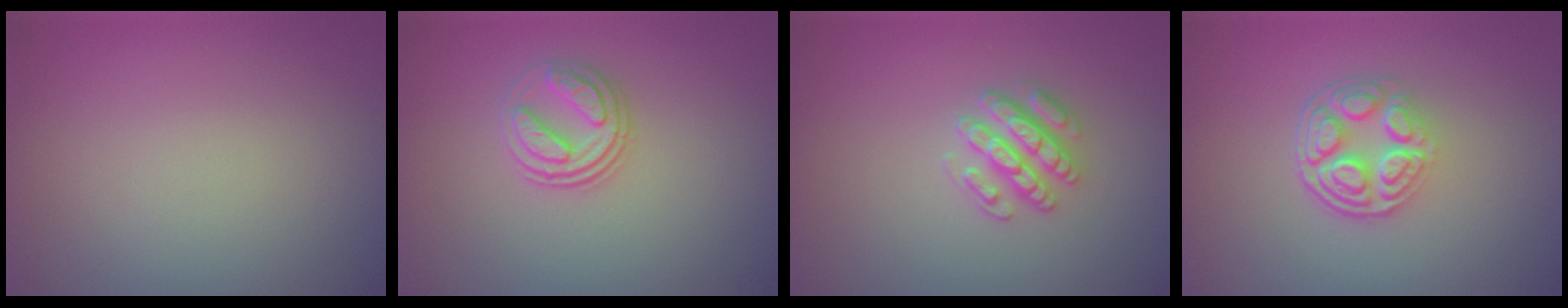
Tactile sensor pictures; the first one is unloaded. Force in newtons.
{"total": 2.7, "press": 2.5, "slide": 1.0}
{"total": 2.9, "press": 2.8, "slide": 0.6}
{"total": 5.0, "press": 3.7, "slide": 3.4}